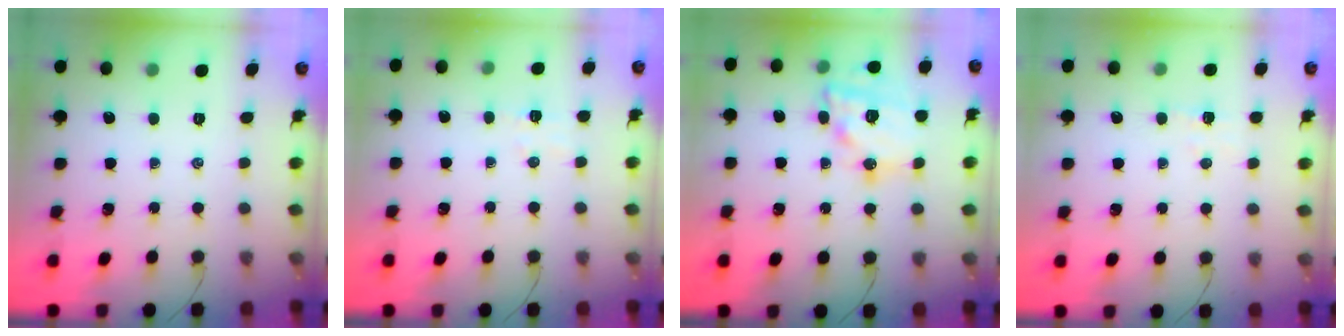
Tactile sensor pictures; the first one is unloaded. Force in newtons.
{"total": 3.8, "press": 3.7, "slide": 1.0}
{"total": 18.1, "press": 17.8, "slide": 3.0}
{"total": 3.5, "press": 3.4, "slide": 0.8}